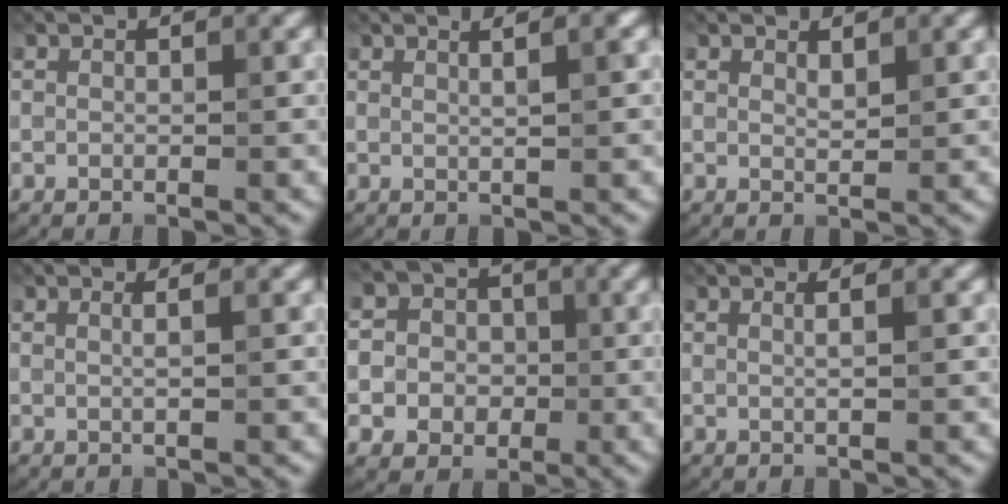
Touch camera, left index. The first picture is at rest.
{"total": 3.0, "force": [1.2, 1.2, 2.4], "torque": [-0.008, 0.007, -0.010]}
{"total": 0.9, "force": [0.7, 0.2, 0.5], "torque": [-0.011, -0.003, 0.013]}
{"total": 1.4, "force": [0.4, 0.6, 1.2], "torque": [-0.009, -0.003, -0.006]}
{"total": 7.5, "force": [0.0, 7.1, 2.4], "torque": [-0.040, 0.027, -0.025]}
{"total": 1.7, "force": [0.6, 0.8, 1.4], "torque": [-0.007, -0.001, -0.009]}